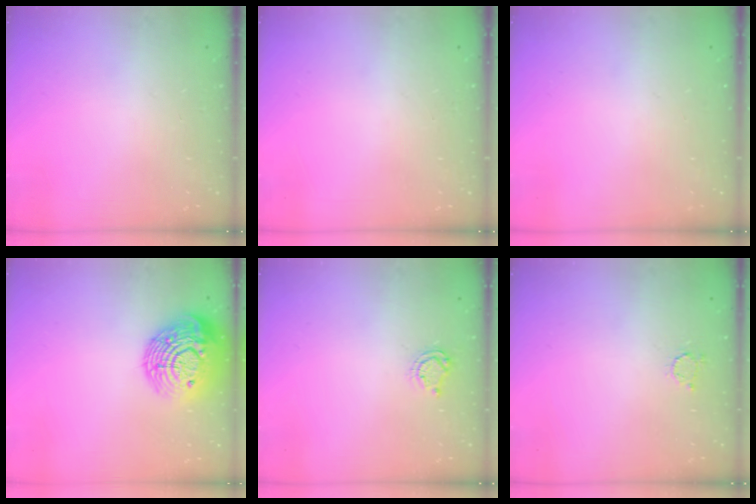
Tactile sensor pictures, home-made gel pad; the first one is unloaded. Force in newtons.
{"total": 0.0}
{"total": 0.0}
{"total": 20.4, "press": 20.4, "slide": 1.1}
{"total": 4.0, "press": 4.0, "slide": 0.5}
{"total": 2.7, "press": 2.7, "slide": 0.4}